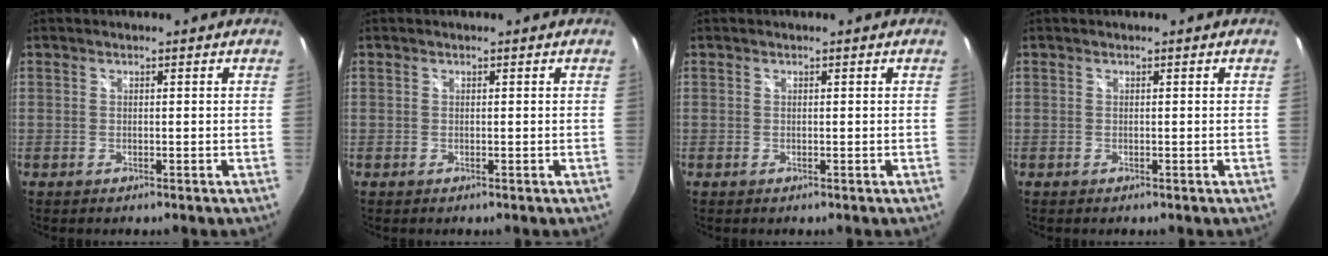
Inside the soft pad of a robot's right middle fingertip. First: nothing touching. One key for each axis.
{"total": 0.0}
{"total": 0.0}
{"total": 0.0}